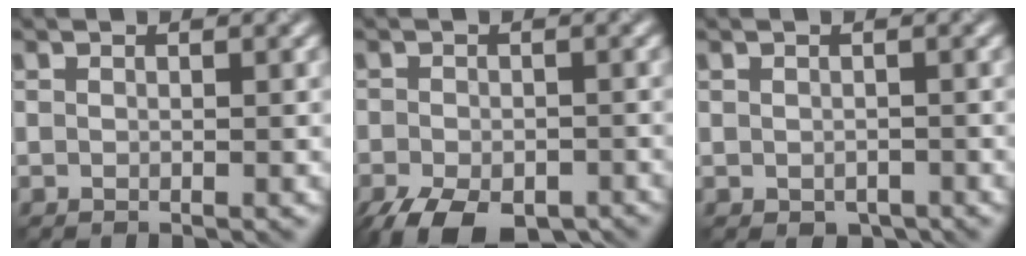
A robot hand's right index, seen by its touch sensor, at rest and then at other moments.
{"total": 7.8, "force": [-5.2, 3.6, 4.7], "torque": [-0.082, -0.028, -0.078]}
{"total": 1.2, "force": [-0.5, 0.8, 0.6], "torque": [-0.010, -0.009, -0.006]}